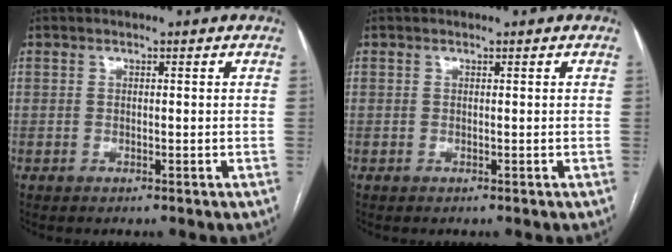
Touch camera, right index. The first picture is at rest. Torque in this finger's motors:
{"motor_torque": [0.23, 0.14, 0.02, 0.00]}